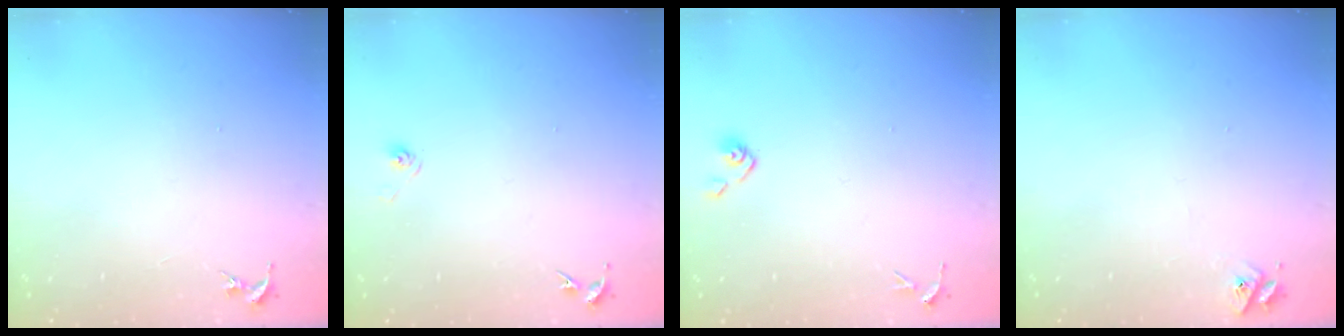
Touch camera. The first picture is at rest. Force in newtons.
{"total": 3.0, "press": 2.6, "slide": 1.5}
{"total": 4.3, "press": 4.2, "slide": 0.5}
{"total": 2.8, "press": 2.8, "slide": 0.3}